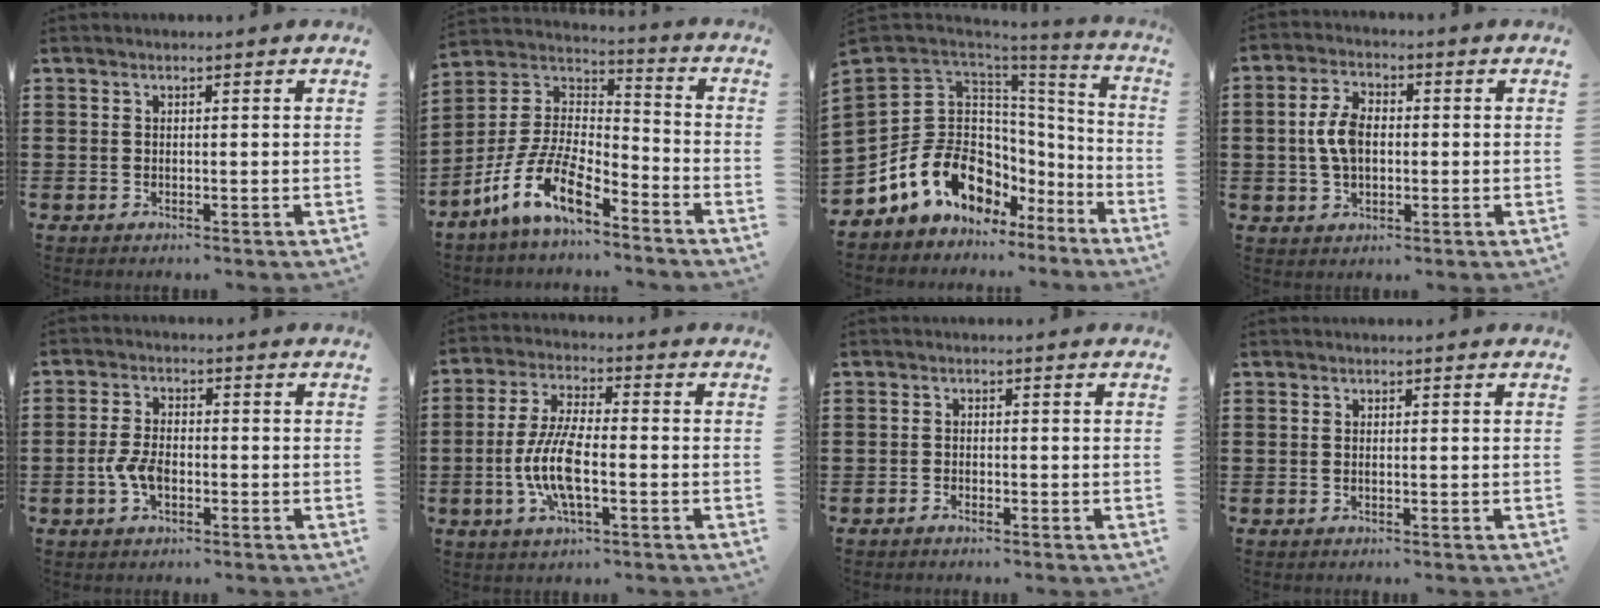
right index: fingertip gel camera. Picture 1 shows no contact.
{"total": 11.8, "force": [-7.9, 4.1, 7.8], "torque": [-0.174, 0.010, -0.157]}
{"total": 13.5, "force": [-4.9, 10.2, 7.3], "torque": [-0.179, -0.001, -0.086]}
{"total": 6.1, "force": [0.0, 3.6, 4.9], "torque": [-0.118, 0.006, -0.007]}
{"total": 4.3, "force": [-1.4, 2.3, 3.3], "torque": [-0.087, -0.004, -0.032]}
{"total": 9.1, "force": [-2.2, 3.1, 8.2], "torque": [-0.185, -0.011, -0.046]}
{"total": 0.9, "force": [-0.9, 0.2, 0.1], "torque": [-0.004, 0.002, -0.018]}
{"total": 0.0}